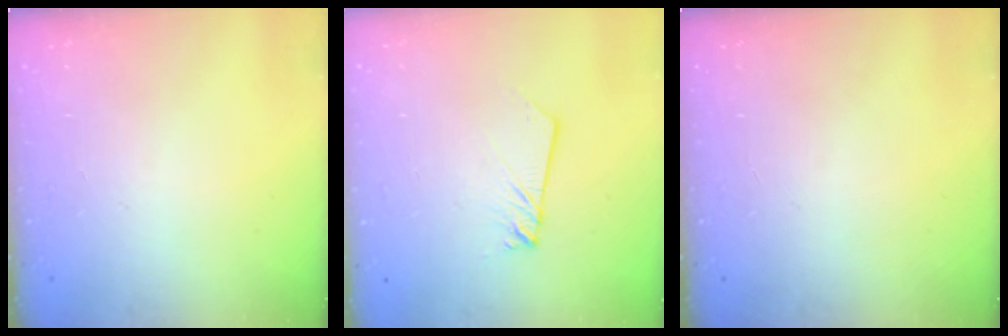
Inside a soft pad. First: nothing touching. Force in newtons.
{"total": 2.0, "press": 2.0, "slide": 0.2}
{"total": 0.0}